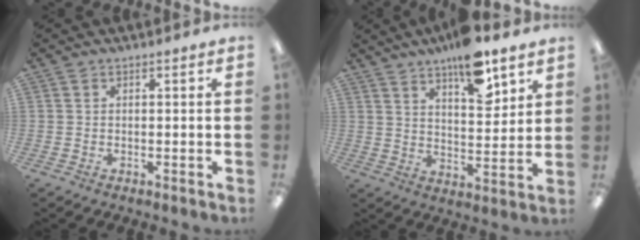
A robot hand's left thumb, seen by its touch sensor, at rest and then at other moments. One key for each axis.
{"total": 13.9, "fx": 10.8, "fy": 4.0, "fz": 7.8, "tx": -0.118, "ty": -0.066, "tz": 0.183}